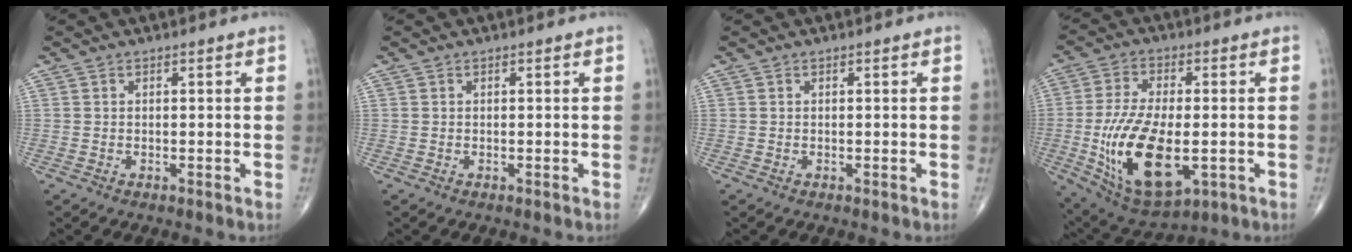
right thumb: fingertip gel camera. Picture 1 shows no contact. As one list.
[{"total": 0.0}, {"total": 0.0}, {"total": 18.6, "force": [-3.5, 9.1, 15.9], "torque": [-0.297, -0.009, -0.043]}]